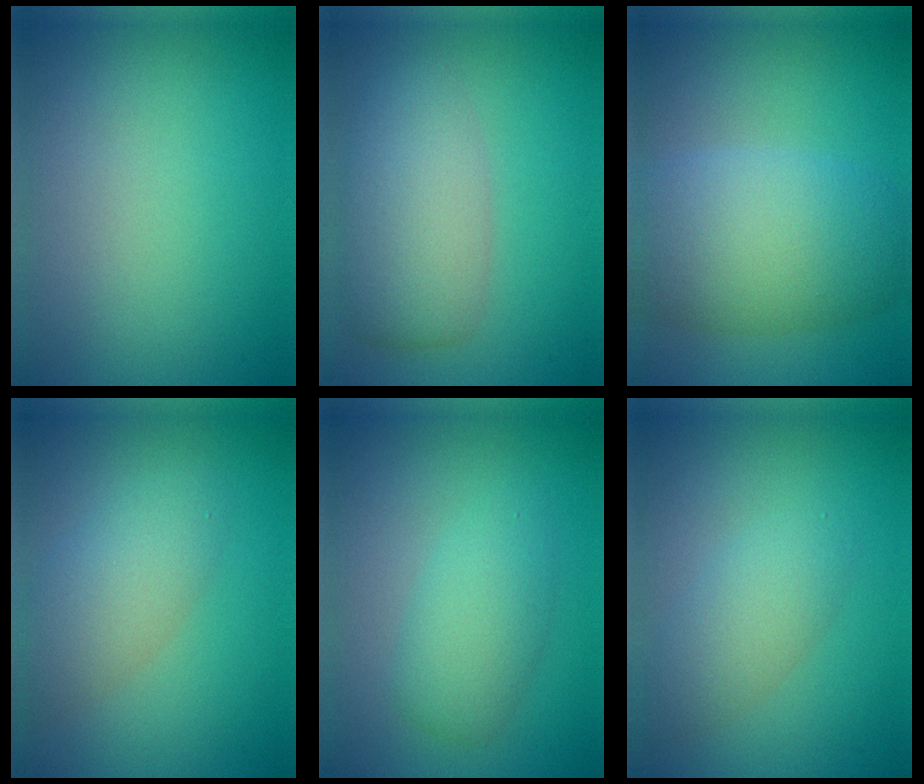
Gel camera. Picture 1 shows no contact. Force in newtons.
{"total": 5.6, "press": 5.6, "slide": 0.3}
{"total": 8.5, "press": 8.5, "slide": 0.3}
{"total": 3.9, "press": 3.9, "slide": 0.1}
{"total": 3.4, "press": 3.4, "slide": 0.2}
{"total": 2.9, "press": 2.8, "slide": 0.3}